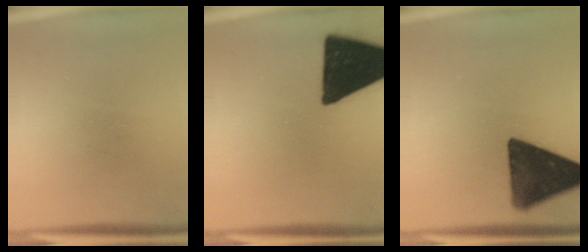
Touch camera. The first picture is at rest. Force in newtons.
{"total": 19.0}
{"total": 14.9}